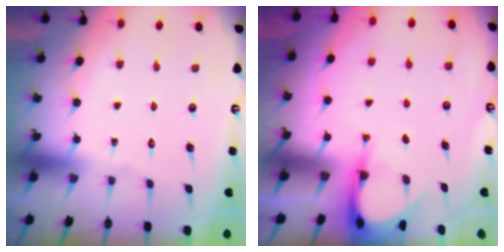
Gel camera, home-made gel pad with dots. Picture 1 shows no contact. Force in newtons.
{"total": 3.8, "press": 3.8, "slide": 0.3}